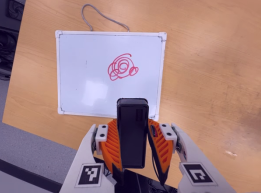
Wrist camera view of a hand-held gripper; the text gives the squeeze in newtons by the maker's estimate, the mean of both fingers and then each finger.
{"total": 4.8, "left": 3.2, "right": 6.4}